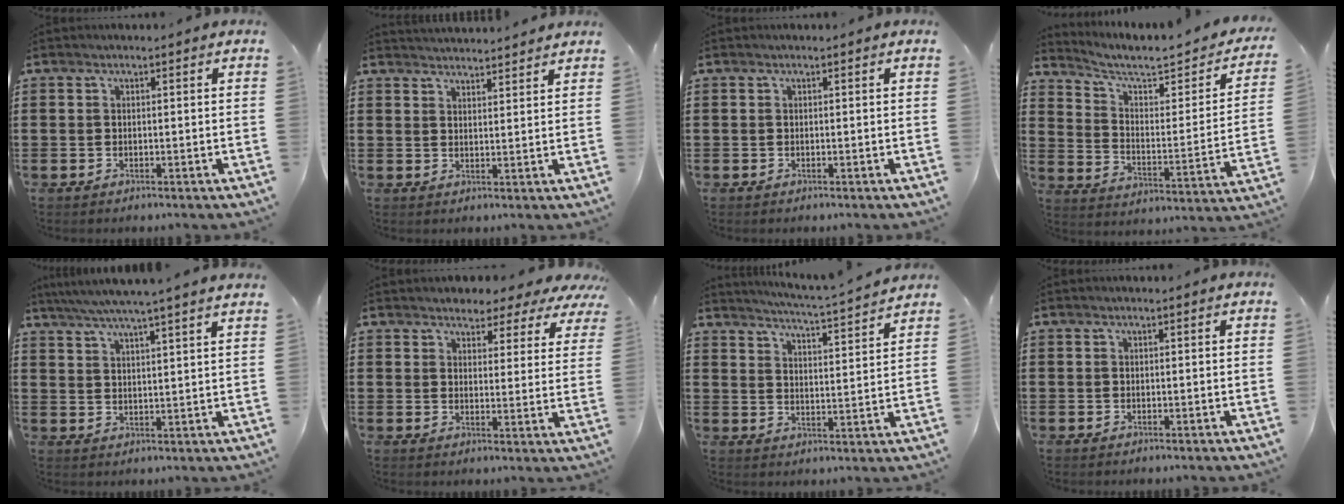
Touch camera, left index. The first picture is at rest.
{"total": 2.7, "force": [2.6, -0.3, -0.3], "torque": [-0.001, -0.010, 0.051]}
{"total": 0.0}
{"total": 5.0, "force": [4.0, 1.0, 2.8], "torque": [-0.078, -0.033, 0.061]}
{"total": 4.9, "force": [4.3, -0.9, 2.2], "torque": [-0.055, -0.017, 0.074]}
{"total": 4.0, "force": [3.7, 1.3, 0.5], "torque": [-0.023, -0.016, 0.062]}
{"total": 4.1, "force": [3.9, -1.0, 0.9], "torque": [-0.036, -0.034, 0.061]}
{"total": 0.0}